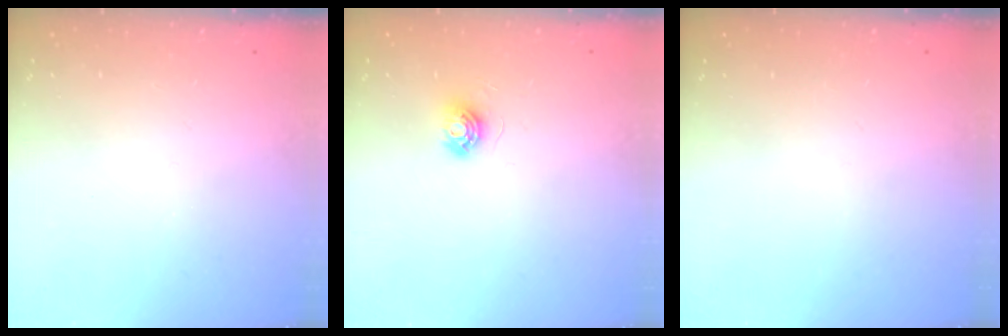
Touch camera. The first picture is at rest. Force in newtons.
{"total": 5.6, "press": 5.6, "slide": 0.3}
{"total": 0.0}